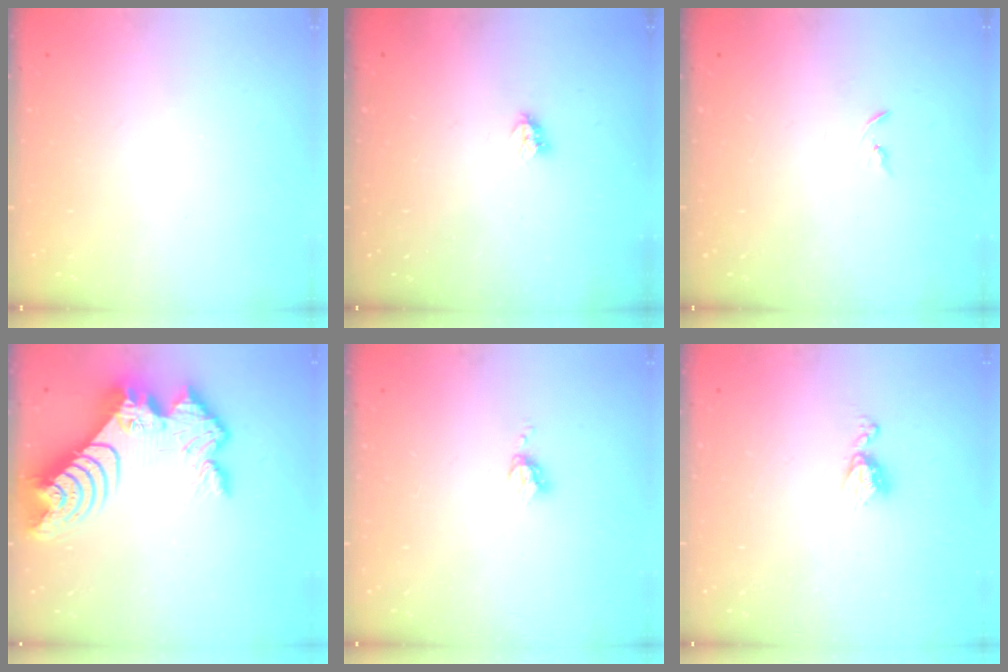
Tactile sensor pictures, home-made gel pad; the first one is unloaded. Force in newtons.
{"total": 3.6, "press": 3.6, "slide": 0.5}
{"total": 3.3, "press": 3.2, "slide": 0.4}
{"total": 17.2, "press": 17.2, "slide": 1.2}
{"total": 4.2, "press": 4.1, "slide": 0.4}
{"total": 6.4, "press": 6.4, "slide": 0.5}